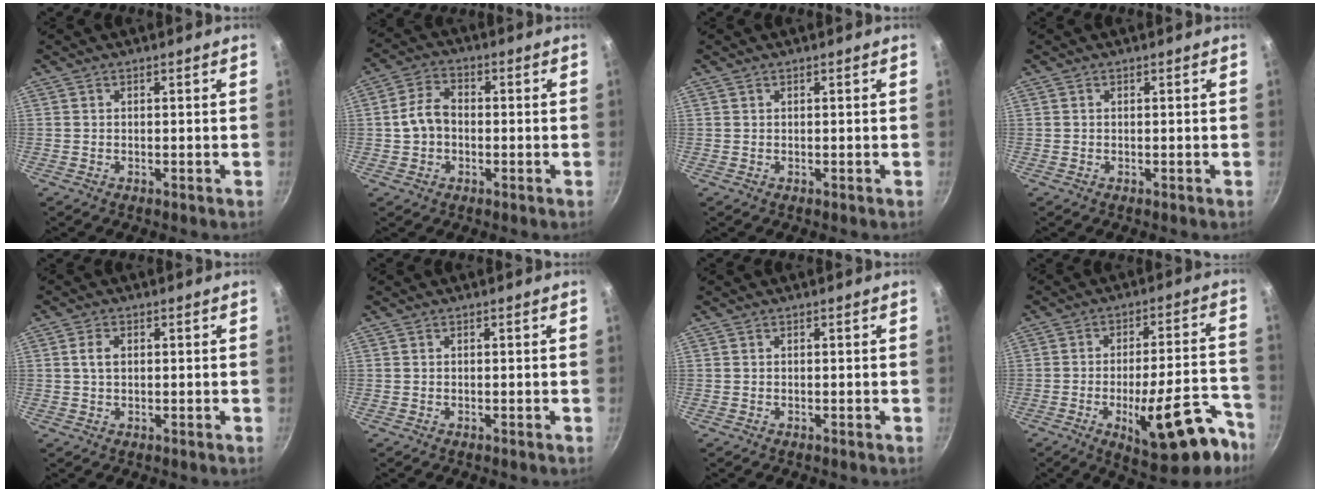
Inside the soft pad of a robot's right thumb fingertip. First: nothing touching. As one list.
[{"total": 6.5, "force": [-0.5, 4.9, 4.2], "torque": [-0.063, 0.025, -0.016]}, {"total": 0.0}, {"total": 0.0}, {"total": 2.9, "force": [0.6, 1.9, 2.1], "torque": [-0.036, 0.004, 0.010]}, {"total": 0.0}, {"total": 0.0}, {"total": 18.6, "force": [-9.2, 6.7, 14.7], "torque": [-0.160, 0.050, -0.119]}]